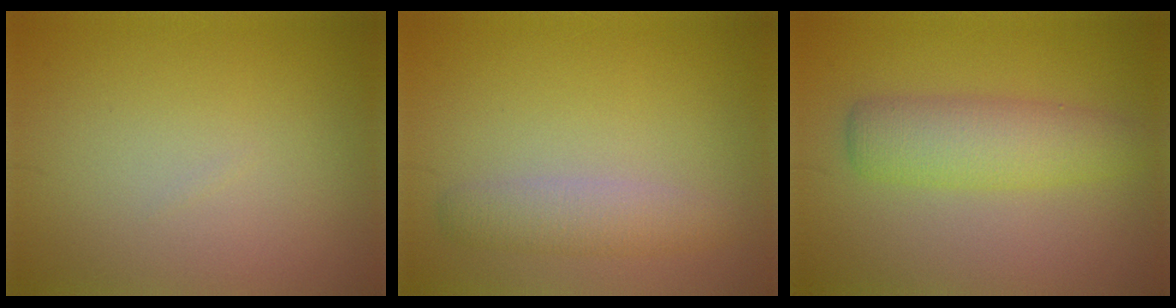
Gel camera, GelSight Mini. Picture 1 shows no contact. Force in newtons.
{"total": 2.7, "press": 2.7, "slide": 0.1}
{"total": 4.4, "press": 4.4, "slide": 0.1}